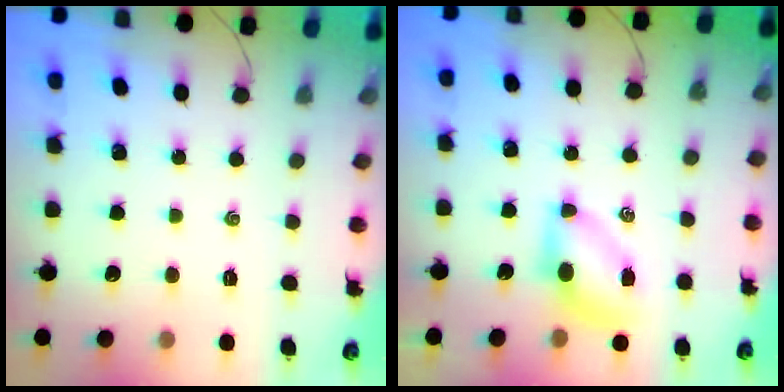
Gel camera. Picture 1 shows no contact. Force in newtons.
{"total": 6.6, "press": 6.6, "slide": 0.8}